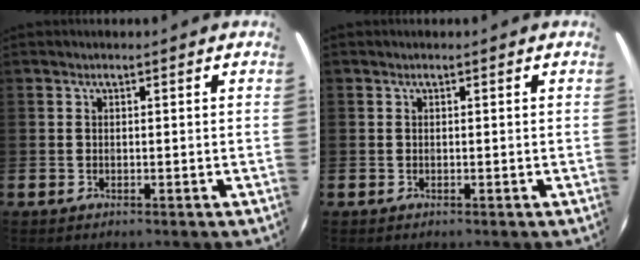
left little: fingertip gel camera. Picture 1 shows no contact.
{"total": 0.0}